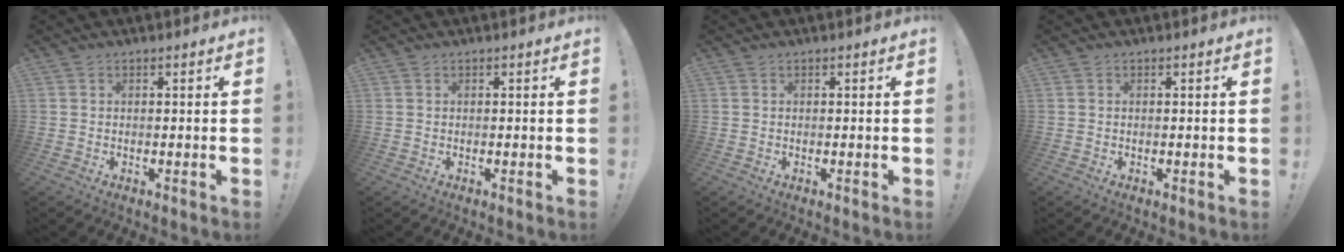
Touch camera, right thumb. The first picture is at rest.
{"total": 0.0}
{"total": 0.0}
{"total": 0.0}